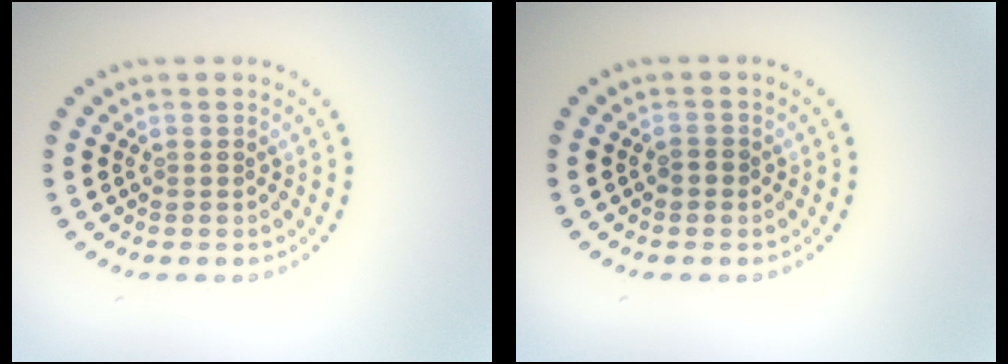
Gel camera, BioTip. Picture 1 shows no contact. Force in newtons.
{"total": 0.9, "press": 0.9, "slide": 0.1}